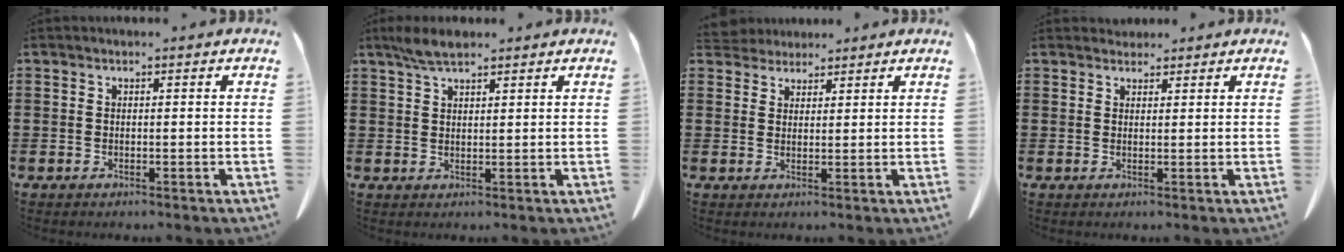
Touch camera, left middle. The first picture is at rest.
{"total": 3.9, "force": [2.7, 1.1, 2.5], "torque": [-0.056, 0.004, 0.051]}
{"total": 3.1, "force": [3.0, 0.9, 0.0], "torque": [-0.011, -0.003, 0.058]}
{"total": 1.8, "force": [1.6, 0.7, 0.1], "torque": [-0.007, 0.002, 0.033]}